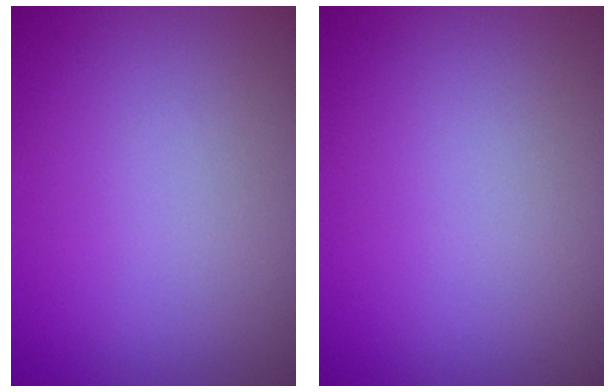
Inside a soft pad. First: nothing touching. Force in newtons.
{"total": 0.0}